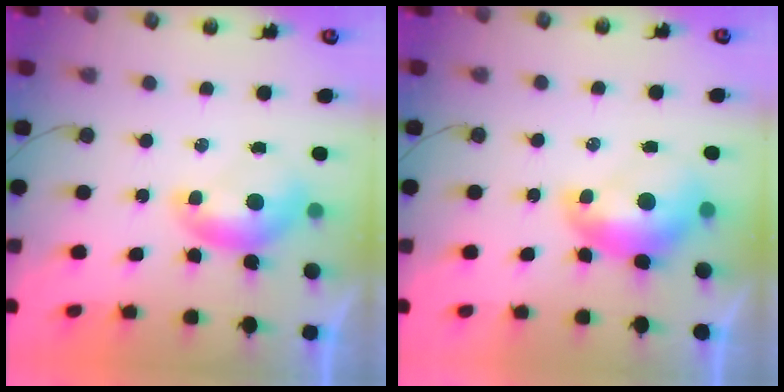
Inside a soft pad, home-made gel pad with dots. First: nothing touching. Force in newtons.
{"total": 2.4, "press": 2.3, "slide": 0.7}